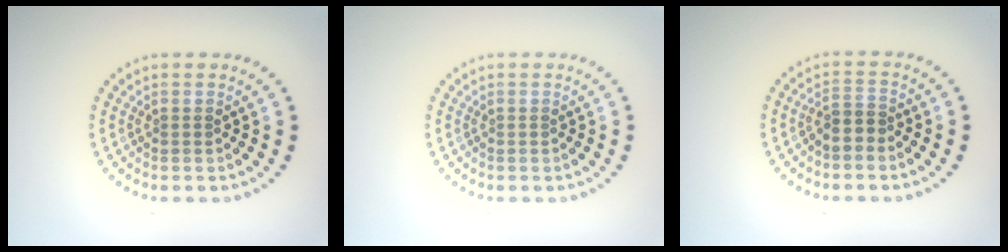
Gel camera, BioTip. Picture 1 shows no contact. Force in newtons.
{"total": 0.0}
{"total": 1.5, "press": 1.1, "slide": 1.0}